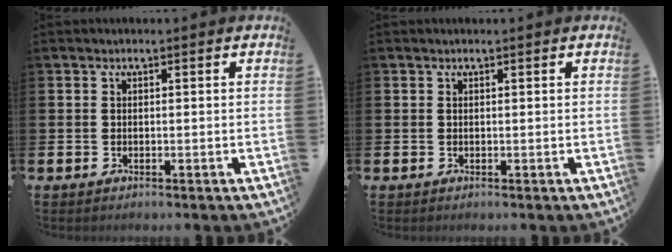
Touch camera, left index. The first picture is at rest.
{"total": 0.0}